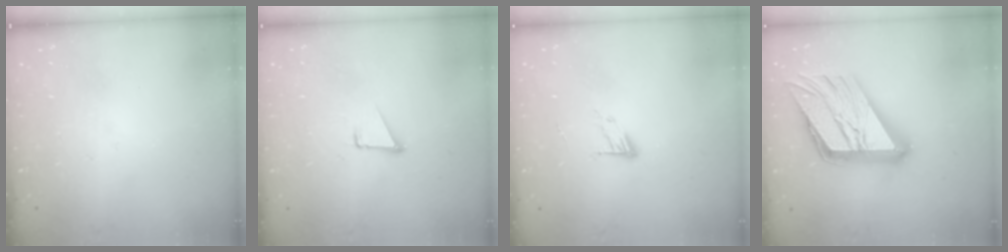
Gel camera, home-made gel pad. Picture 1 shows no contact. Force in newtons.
{"total": 1.6, "press": 1.5, "slide": 0.1}
{"total": 4.6, "press": 4.5, "slide": 0.5}
{"total": 28.7, "press": 28.6, "slide": 3.0}